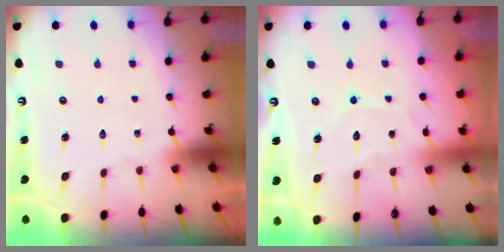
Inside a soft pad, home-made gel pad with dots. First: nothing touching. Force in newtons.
{"total": 7.2, "press": 7.1, "slide": 0.9}